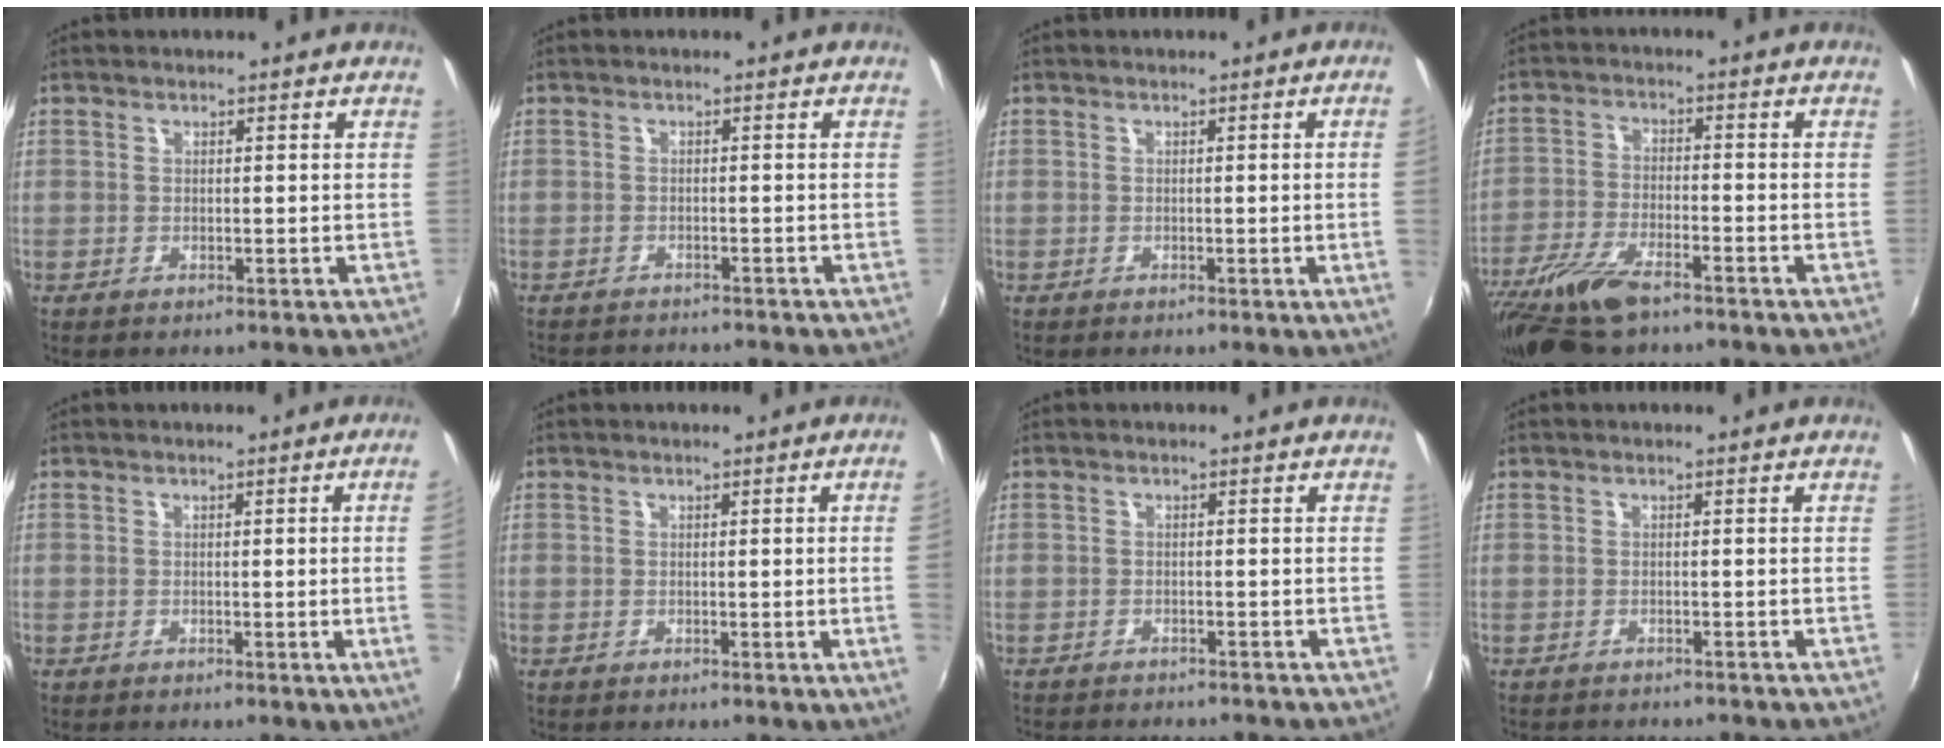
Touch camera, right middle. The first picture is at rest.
{"total": 5.3, "force": [-5.0, 0.6, 1.4], "torque": [-0.040, -0.011, -0.076]}
{"total": 2.2, "force": [-0.1, -1.3, 1.8], "torque": [-0.024, -0.012, 0.004]}
{"total": 12.0, "force": [-8.9, 3.8, 7.2], "torque": [-0.167, -0.030, -0.174]}
{"total": 4.1, "force": [-0.1, -1.9, 3.7], "torque": [-0.059, -0.010, 0.004]}
{"total": 2.9, "force": [0.0, -1.7, 2.4], "torque": [-0.037, -0.012, 0.006]}
{"total": 6.3, "force": [-5.8, 1.0, 2.1], "torque": [-0.054, -0.014, -0.085]}
{"total": 3.7, "force": [-3.5, 0.7, 1.0], "torque": [-0.029, -0.011, -0.050]}